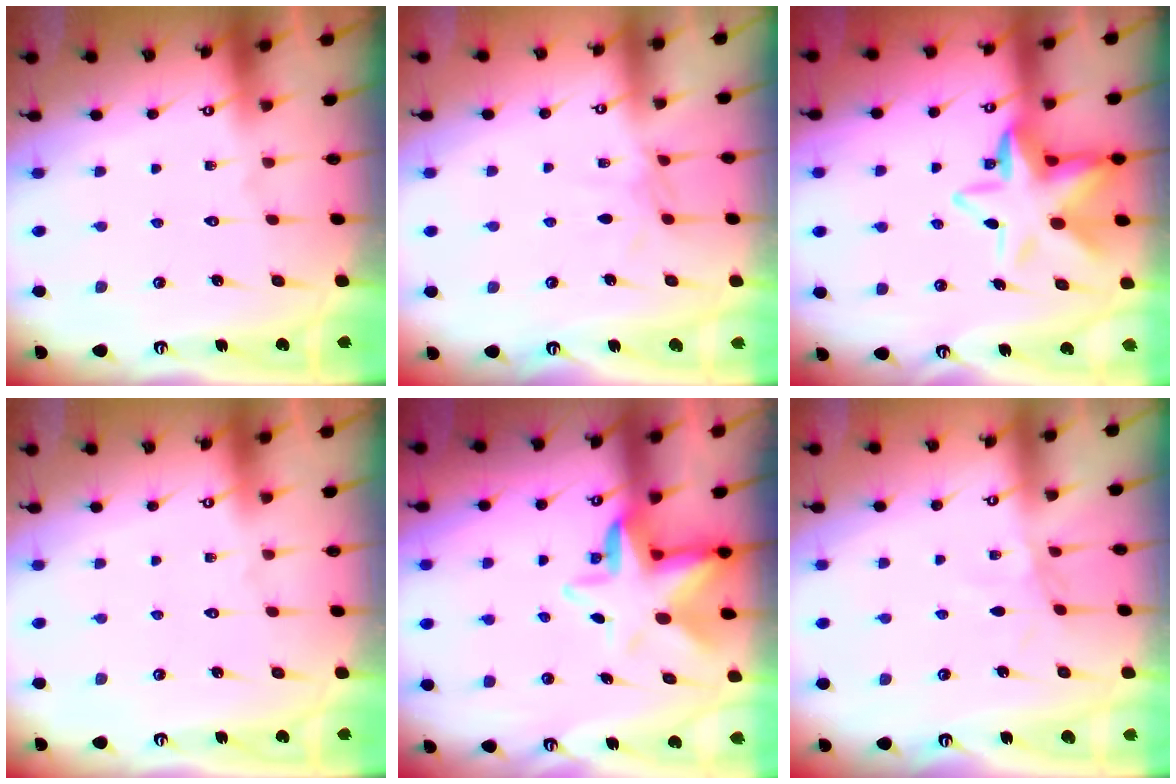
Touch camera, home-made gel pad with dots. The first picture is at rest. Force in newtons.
{"total": 5.7, "press": 5.7, "slide": 0.6}
{"total": 12.2, "press": 11.9, "slide": 2.7}
{"total": 0.0}
{"total": 8.6, "press": 8.4, "slide": 1.5}
{"total": 2.1, "press": 2.1, "slide": 0.5}